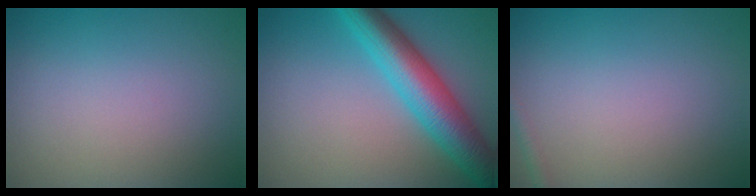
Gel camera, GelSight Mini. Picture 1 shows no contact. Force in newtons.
{"total": 7.0, "press": 7.0, "slide": 0.2}
{"total": 0.8, "press": 0.8, "slide": 0.1}